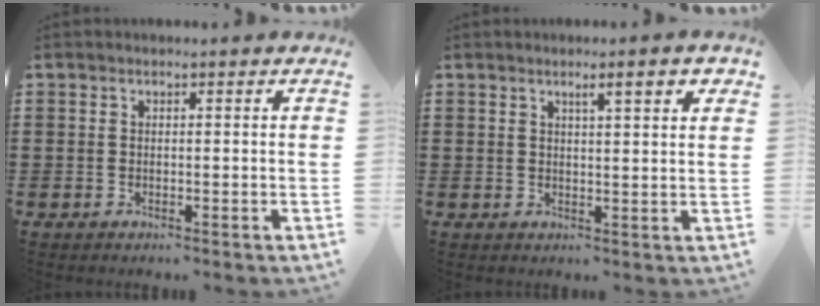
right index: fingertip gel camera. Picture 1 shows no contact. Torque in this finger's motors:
{"motor_torque": [0.30, 0.00, 0.12, 0.02]}